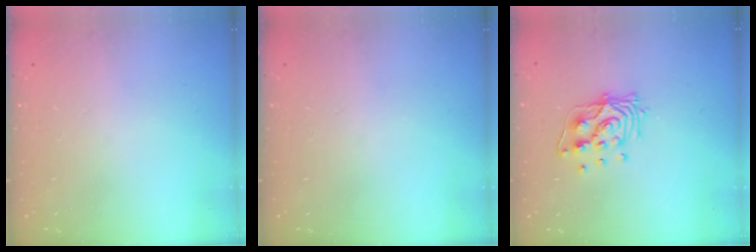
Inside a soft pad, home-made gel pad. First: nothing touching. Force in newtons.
{"total": 0.0}
{"total": 11.2, "press": 11.2, "slide": 0.6}